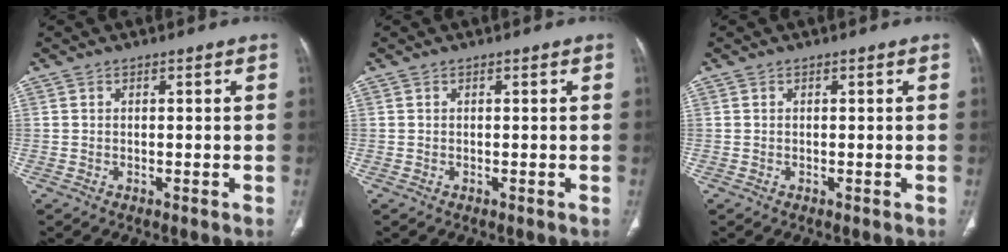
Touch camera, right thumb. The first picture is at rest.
{"total": 0.0}
{"total": 0.0}